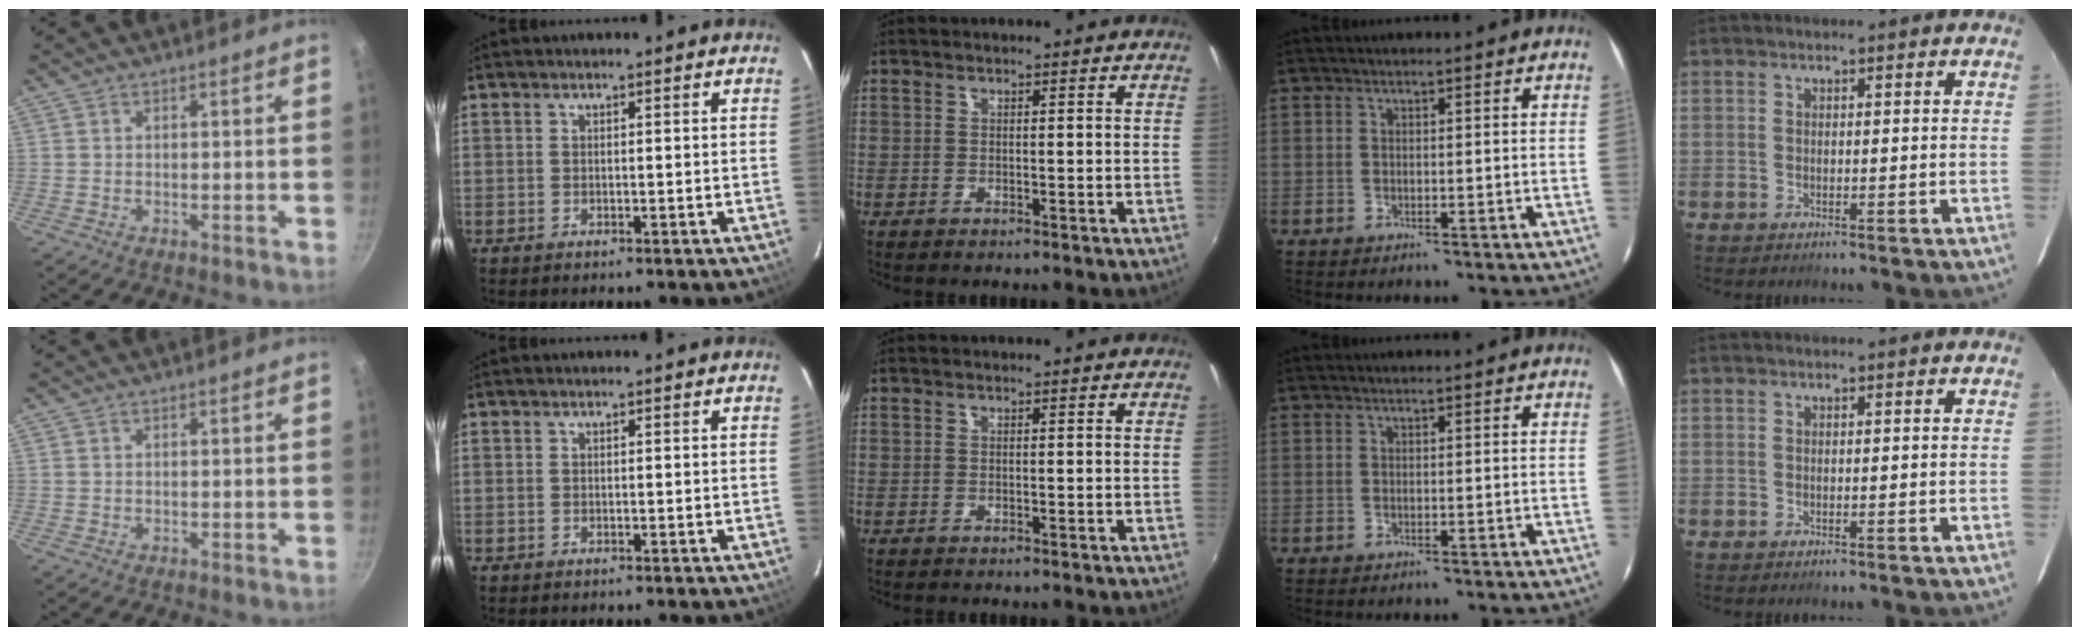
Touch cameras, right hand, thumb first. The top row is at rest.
{}